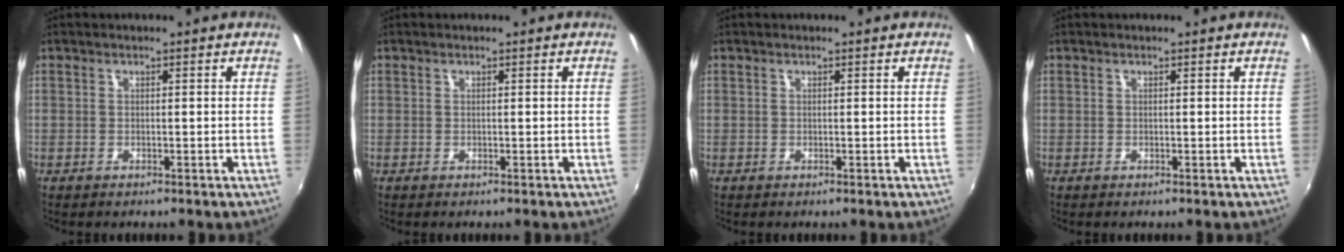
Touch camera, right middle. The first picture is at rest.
{"total": 0.0}
{"total": 0.0}
{"total": 0.0}